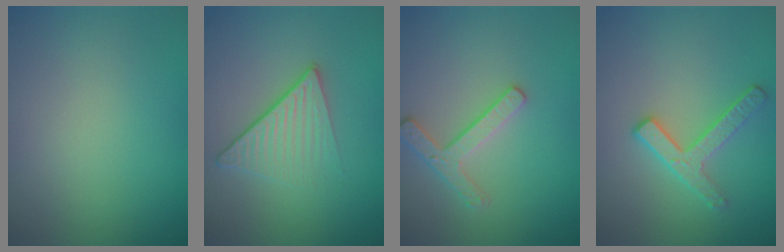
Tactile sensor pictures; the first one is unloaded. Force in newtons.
{"total": 4.6, "press": 2.8, "slide": 3.6}
{"total": 2.4, "press": 2.3, "slide": 0.5}
{"total": 2.6, "press": 2.4, "slide": 0.9}